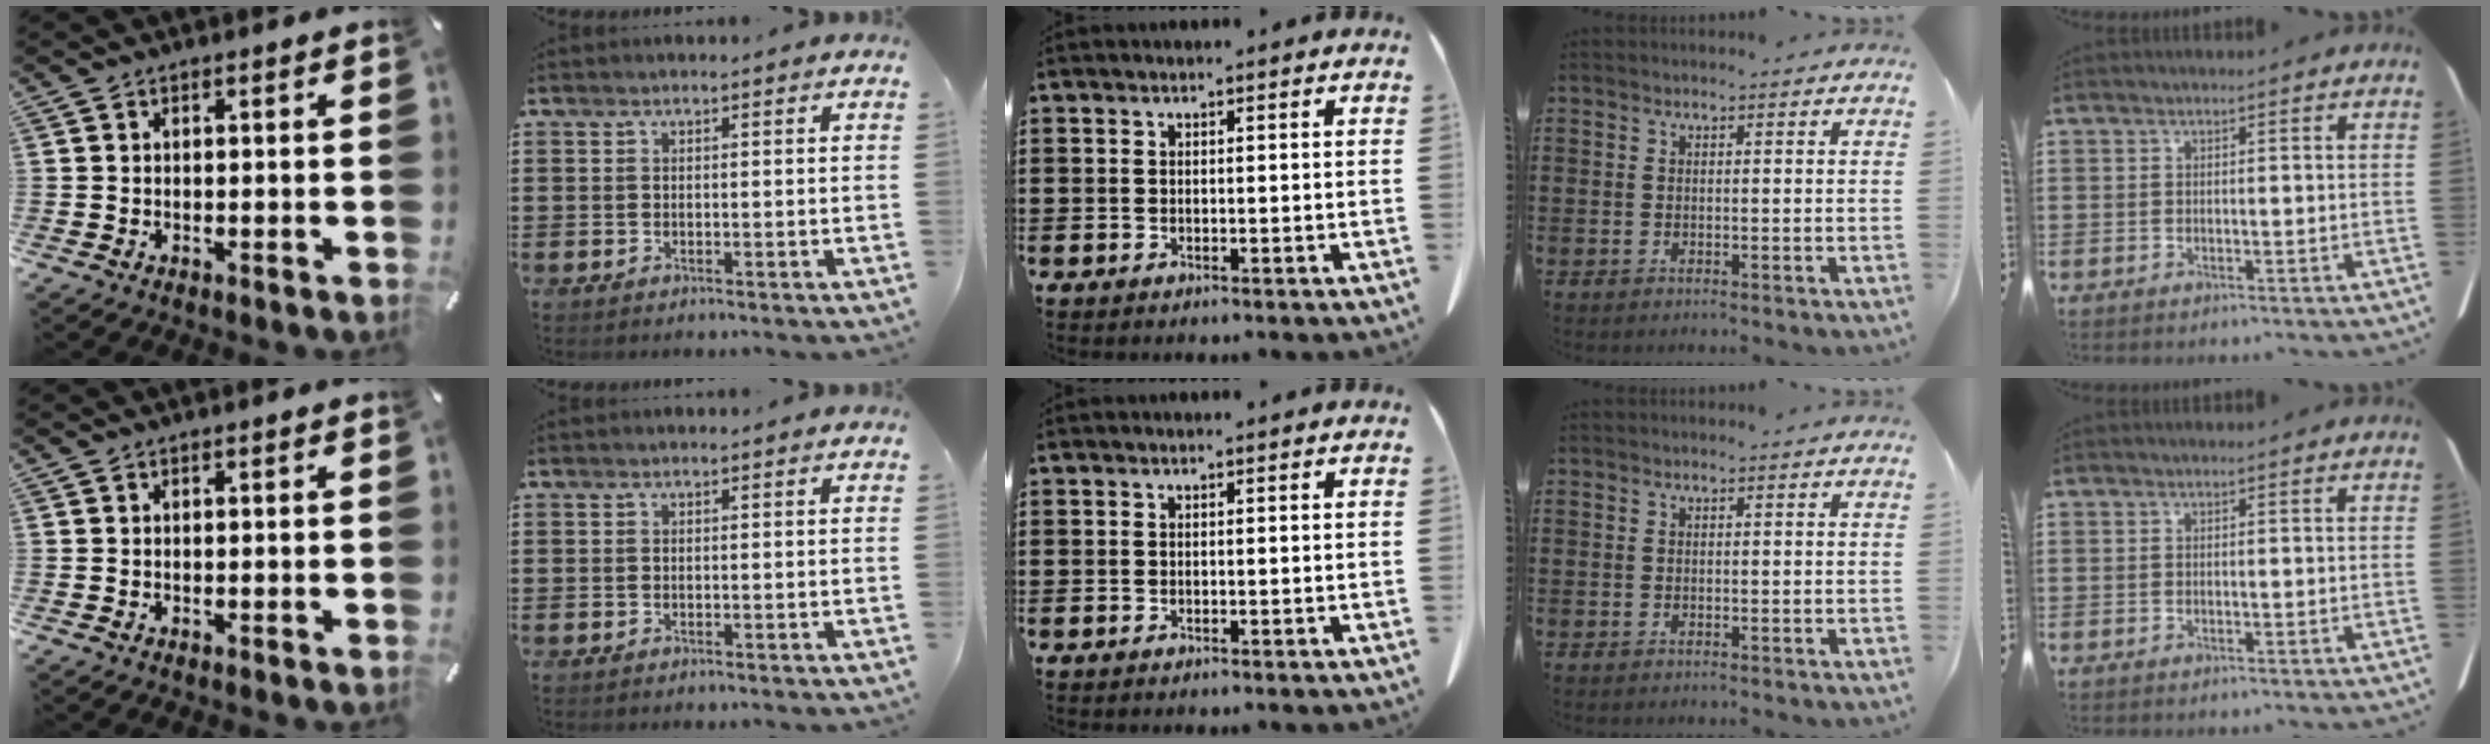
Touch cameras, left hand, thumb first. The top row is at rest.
{}